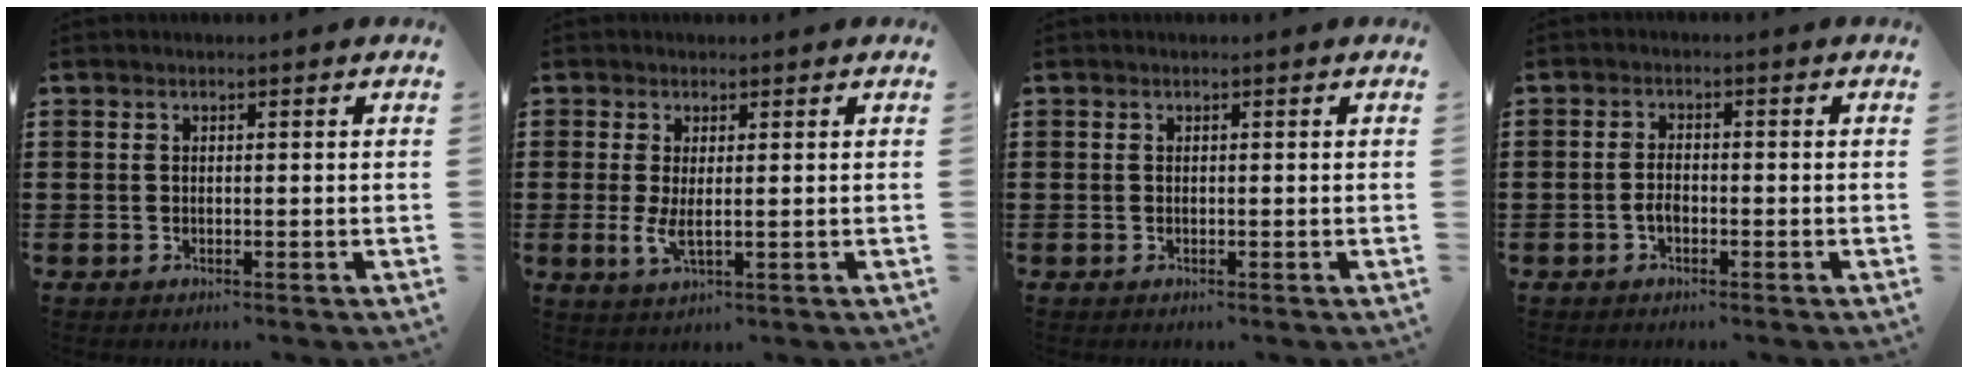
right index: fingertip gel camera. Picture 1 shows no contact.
{"total": 3.3, "force": [0.2, 0.8, 3.2], "torque": [-0.068, -0.006, 0.002]}
{"total": 0.0}
{"total": 2.1, "force": [-0.9, 1.0, 1.6], "torque": [-0.040, 0.000, -0.020]}